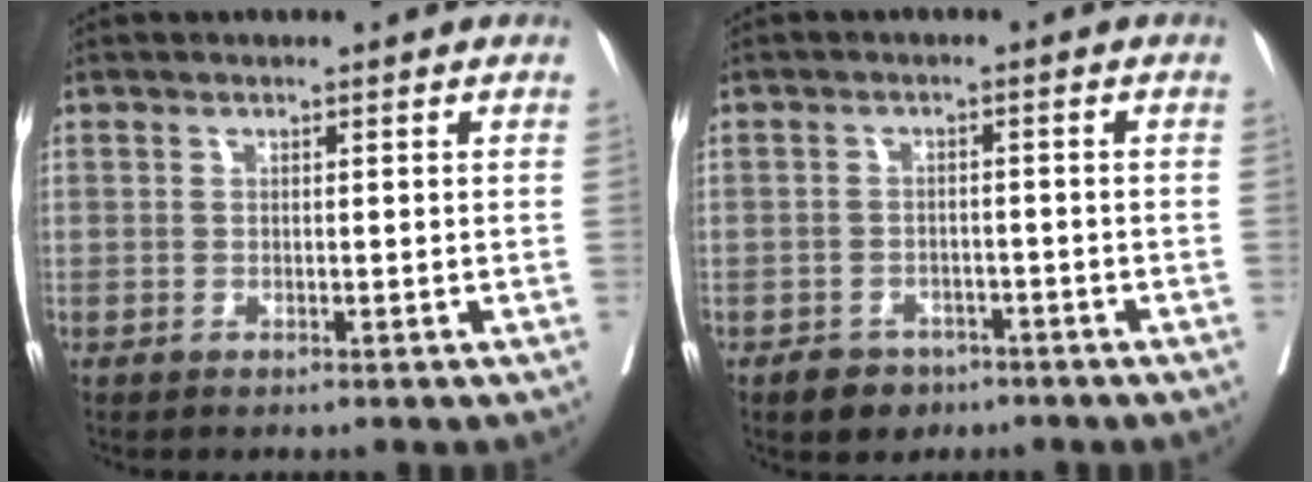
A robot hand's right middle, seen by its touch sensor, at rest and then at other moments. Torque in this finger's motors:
{"motor_torque": [0.38, -0.39, 0.03, 0.02]}